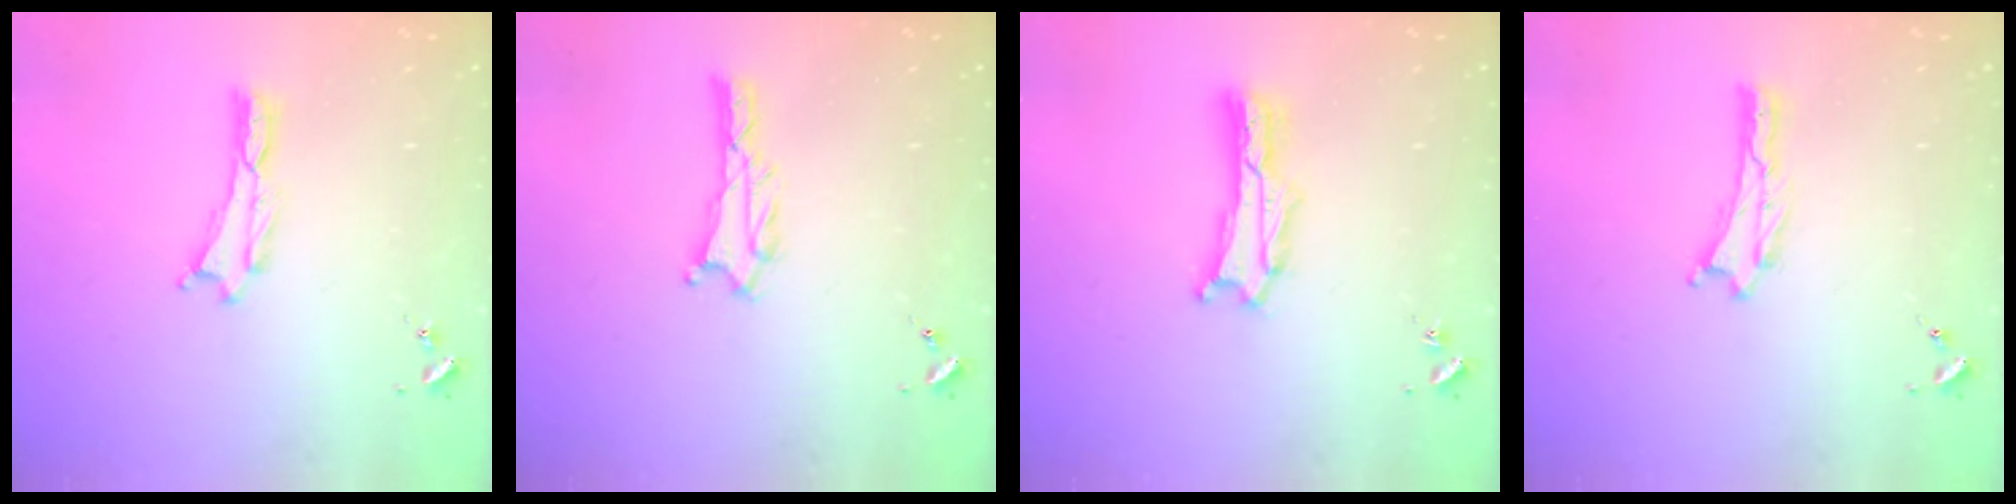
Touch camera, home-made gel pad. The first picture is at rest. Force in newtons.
{"total": 2.0, "press": 2.0, "slide": 0.3}
{"total": 1.4, "press": 1.3, "slide": 0.2}
{"total": 0.0}